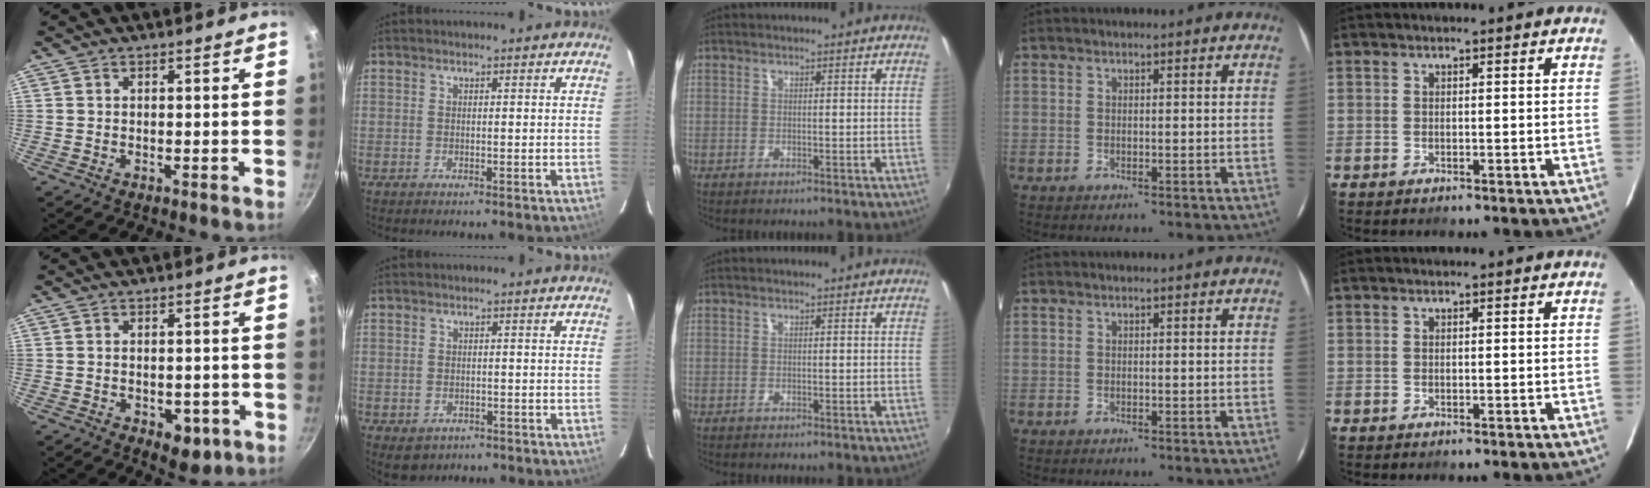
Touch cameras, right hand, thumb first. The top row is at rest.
{"thumb": {"total": 5.8, "force": [-2.2, 3.4, 4.1], "torque": [-0.028, 0.009, -0.020]}, "index": {"total": 3.7, "force": [-1.9, 2.9, 1.3], "torque": [-0.030, -0.005, -0.020]}}